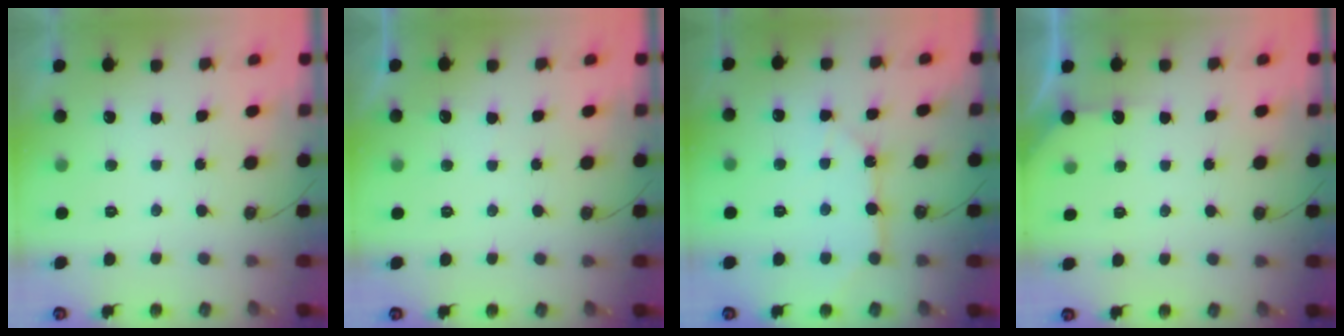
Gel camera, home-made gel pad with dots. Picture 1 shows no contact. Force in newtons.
{"total": 2.0, "press": 2.0, "slide": 0.4}
{"total": 10.4, "press": 10.4, "slide": 1.1}
{"total": 2.7, "press": 2.7, "slide": 0.2}